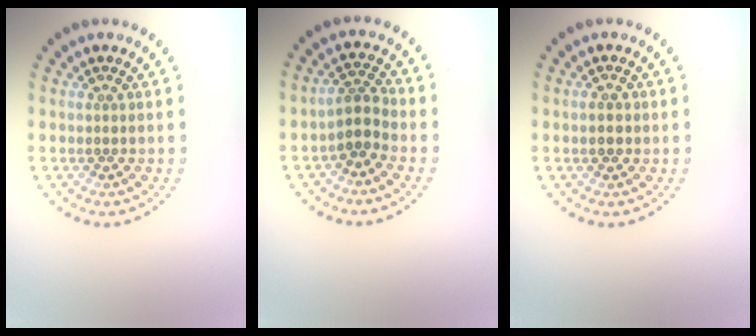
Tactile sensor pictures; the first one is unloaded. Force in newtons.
{"total": 2.2, "press": 1.8, "slide": 1.4}
{"total": 1.2, "press": 1.2, "slide": 0.0}